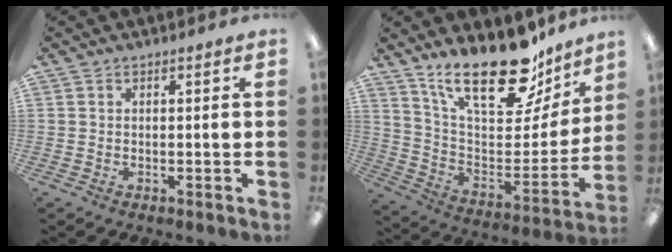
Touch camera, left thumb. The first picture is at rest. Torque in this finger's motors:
{"motor_torque": [2.45, 1.13, 1.34, -1.44, 0.15]}